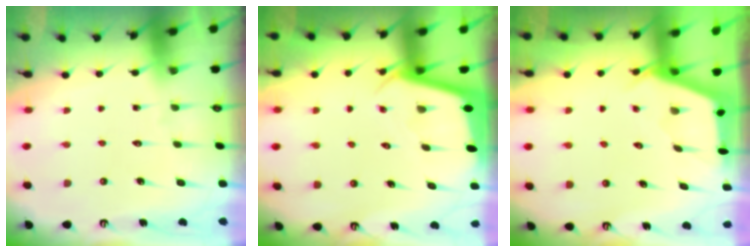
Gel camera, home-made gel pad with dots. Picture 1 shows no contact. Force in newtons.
{"total": 2.3, "press": 2.3, "slide": 0.1}
{"total": 2.6, "press": 2.6, "slide": 0.3}